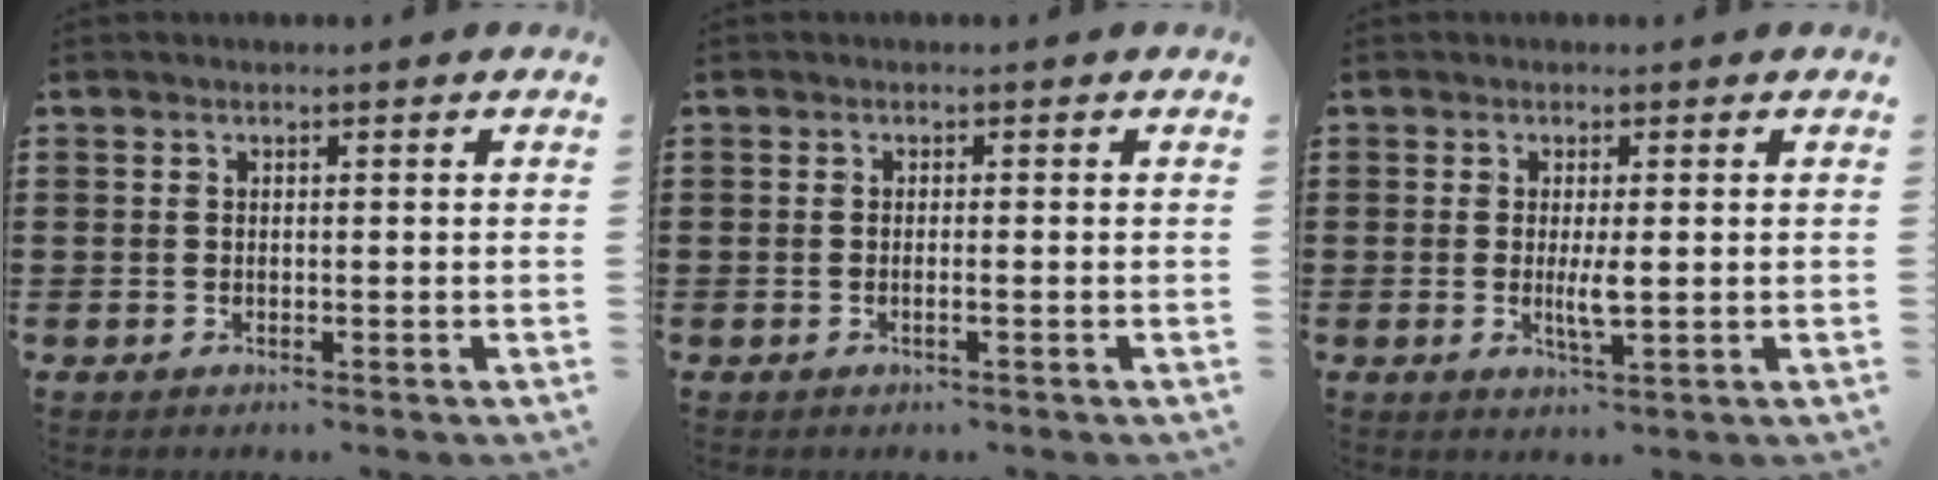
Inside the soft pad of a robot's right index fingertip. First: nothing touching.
{"total": 0.9, "force": [-0.4, -0.1, 0.8], "torque": [-0.014, -0.006, -0.006]}
{"total": 3.2, "force": [-0.2, 0.5, 3.2], "torque": [-0.056, -0.003, -0.004]}